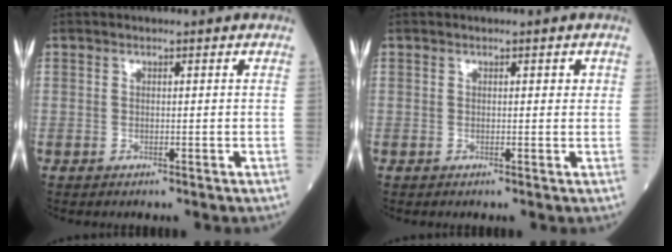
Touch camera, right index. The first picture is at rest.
{"total": 1.4, "force": [0.5, 0.7, 1.1], "torque": [-0.009, 0.001, 0.005]}